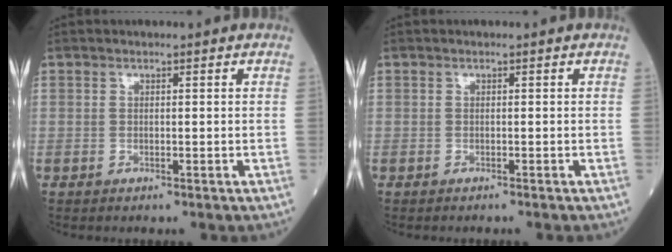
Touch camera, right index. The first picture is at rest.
{"total": 0.7, "force": [-0.6, -0.1, 0.2], "torque": [-0.002, 0.001, -0.012]}